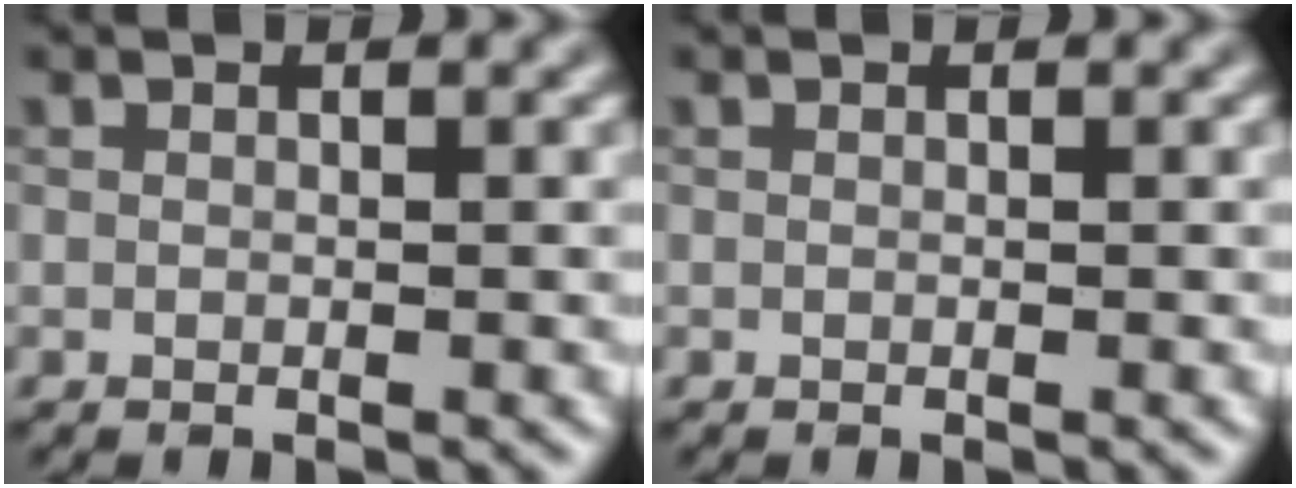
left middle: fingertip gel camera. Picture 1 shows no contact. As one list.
[{"total": 0.0}]